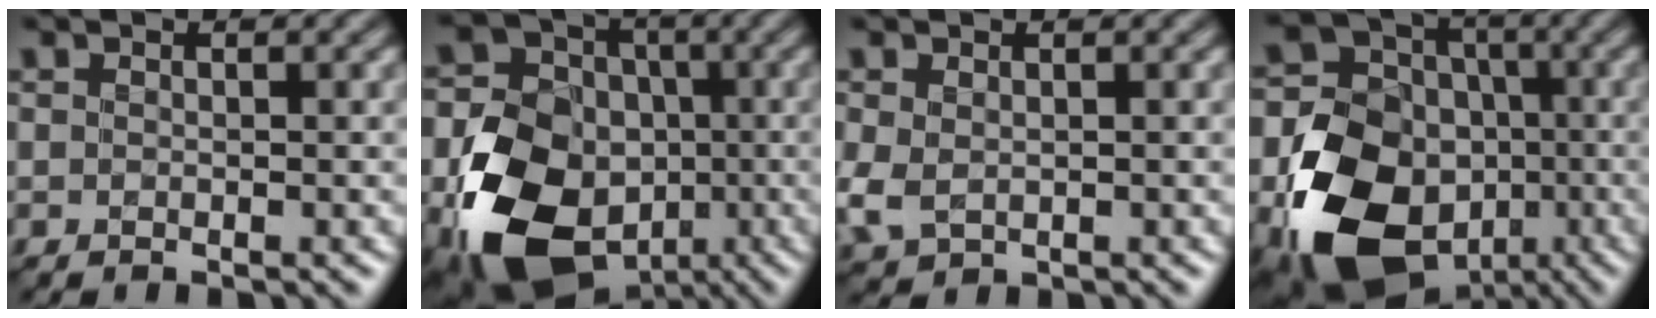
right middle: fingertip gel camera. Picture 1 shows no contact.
{"total": 14.9, "force": [-5.6, 11.3, 7.9], "torque": [-0.161, -0.022, -0.103]}
{"total": 2.5, "force": [-0.2, 1.9, 1.6], "torque": [-0.052, -0.009, -0.002]}
{"total": 16.4, "force": [-6.3, 13.0, 7.8], "torque": [-0.161, -0.032, -0.112]}